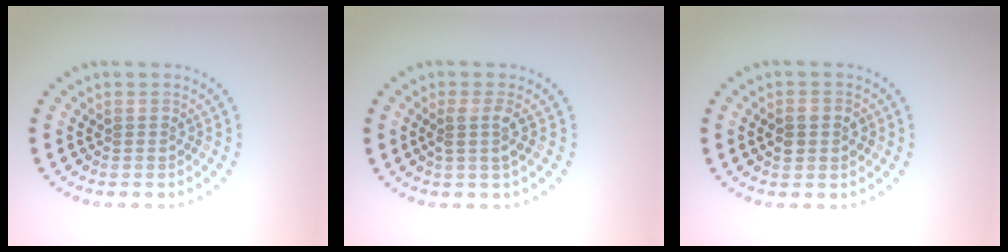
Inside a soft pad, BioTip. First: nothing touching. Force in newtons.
{"total": 1.6, "press": 1.3, "slide": 1.0}
{"total": 2.7, "press": 2.7, "slide": 0.2}